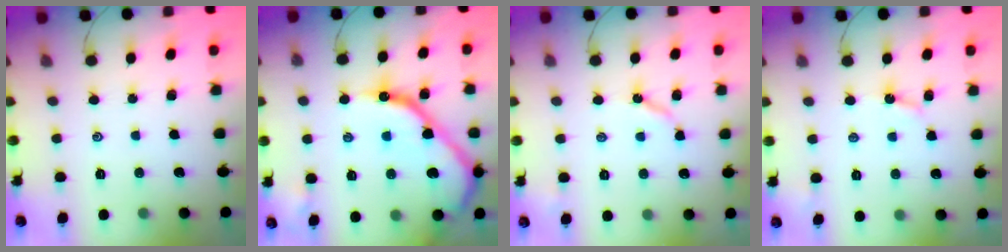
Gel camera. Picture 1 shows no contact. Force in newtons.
{"total": 18.5, "press": 18.4, "slide": 1.8}
{"total": 4.3, "press": 4.3, "slide": 0.3}
{"total": 3.3, "press": 3.3, "slide": 0.1}